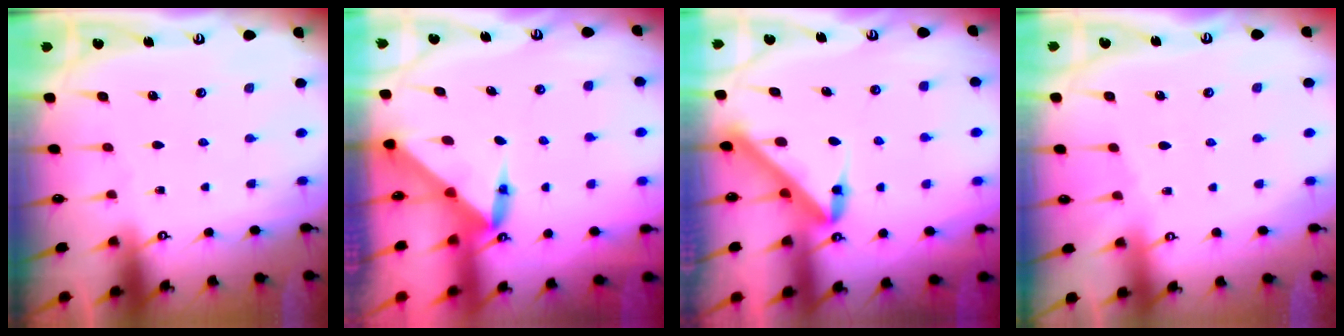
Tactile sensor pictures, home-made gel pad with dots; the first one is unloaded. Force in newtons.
{"total": 3.8, "press": 3.8, "slide": 0.4}
{"total": 4.2, "press": 4.2, "slide": 0.2}
{"total": 3.4, "press": 3.3, "slide": 0.6}